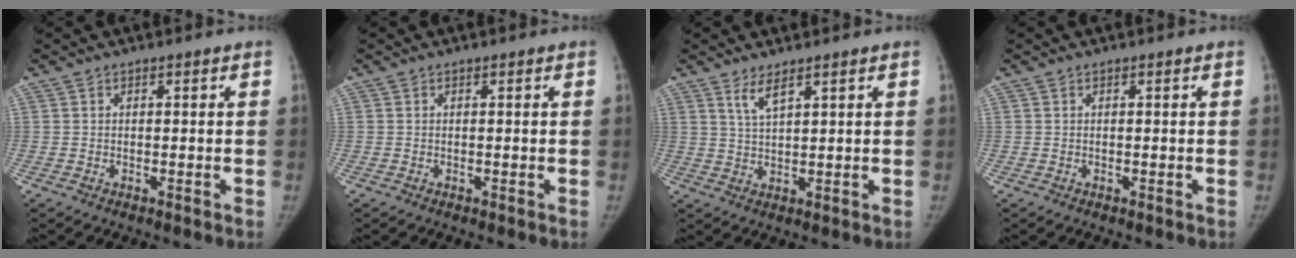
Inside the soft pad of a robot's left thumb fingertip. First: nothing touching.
{"total": 0.0}
{"total": 3.5, "force": [2.4, 0.7, 2.5], "torque": [-0.048, -0.017, 0.052]}
{"total": 0.0}